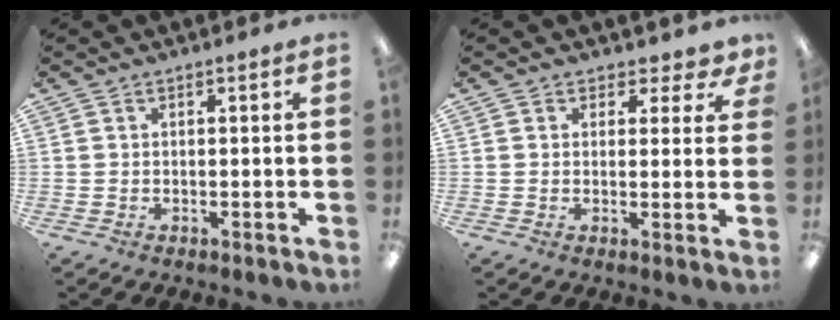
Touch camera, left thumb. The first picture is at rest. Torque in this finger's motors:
{"motor_torque": [0.08, 0.17, 0.05, 0.12, 0.02]}